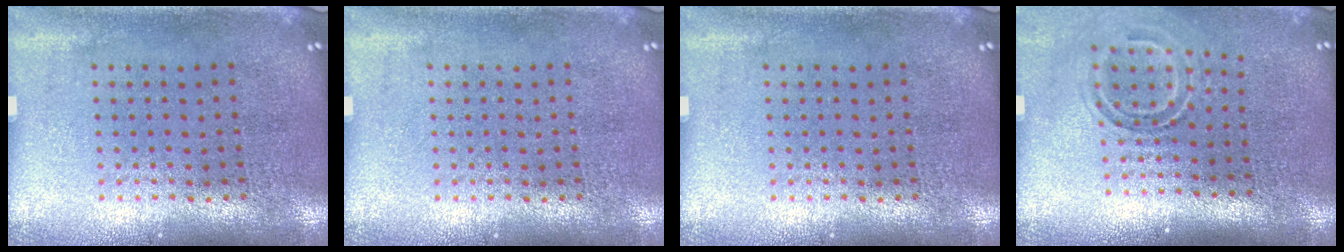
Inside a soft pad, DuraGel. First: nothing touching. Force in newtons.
{"total": 0.0}
{"total": 0.0}
{"total": 1.7, "press": 1.1, "slide": 1.3}